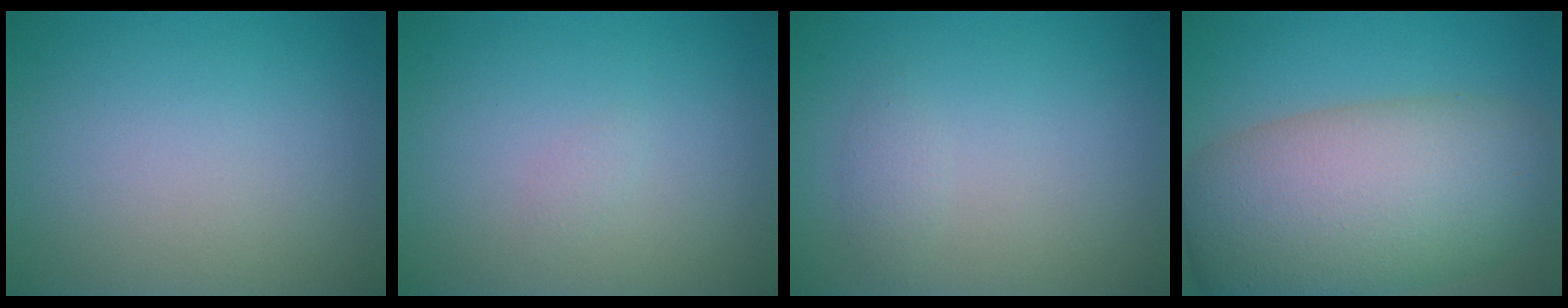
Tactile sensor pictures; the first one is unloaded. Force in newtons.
{"total": 0.6, "press": 0.6, "slide": 0.1}
{"total": 0.9, "press": 0.9, "slide": 0.0}
{"total": 11.8, "press": 11.8, "slide": 0.5}